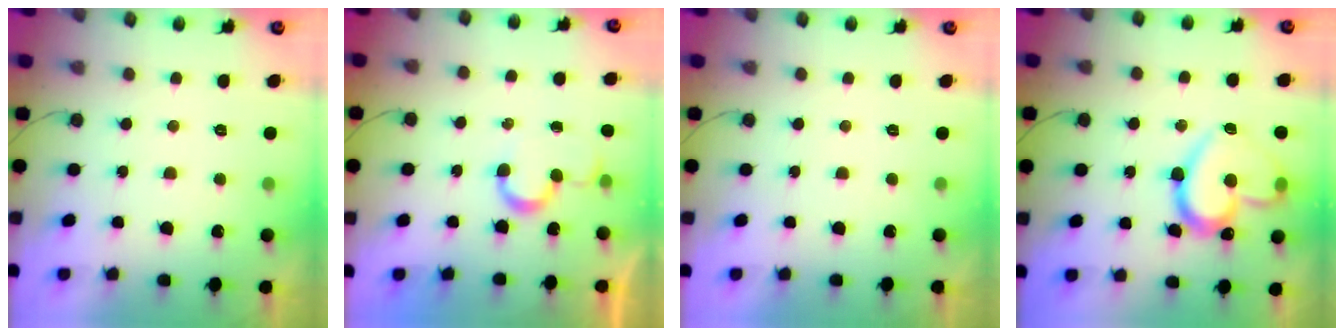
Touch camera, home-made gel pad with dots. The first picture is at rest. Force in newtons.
{"total": 5.7, "press": 5.7, "slide": 0.4}
{"total": 1.8, "press": 1.8, "slide": 0.0}
{"total": 18.6, "press": 18.5, "slide": 2.0}